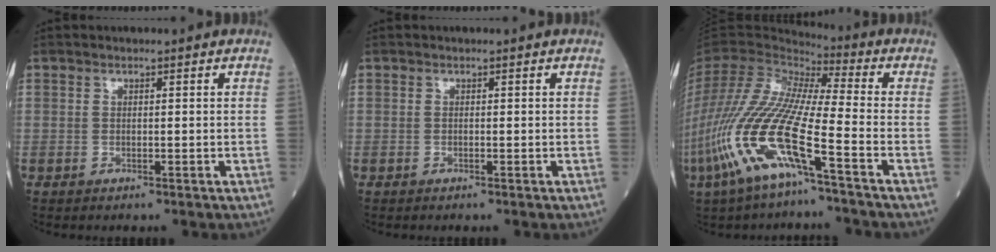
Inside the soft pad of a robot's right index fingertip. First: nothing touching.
{"total": 0.0}
{"total": 17.1, "force": [-7.5, 1.8, 15.2], "torque": [-0.336, -0.029, -0.150]}